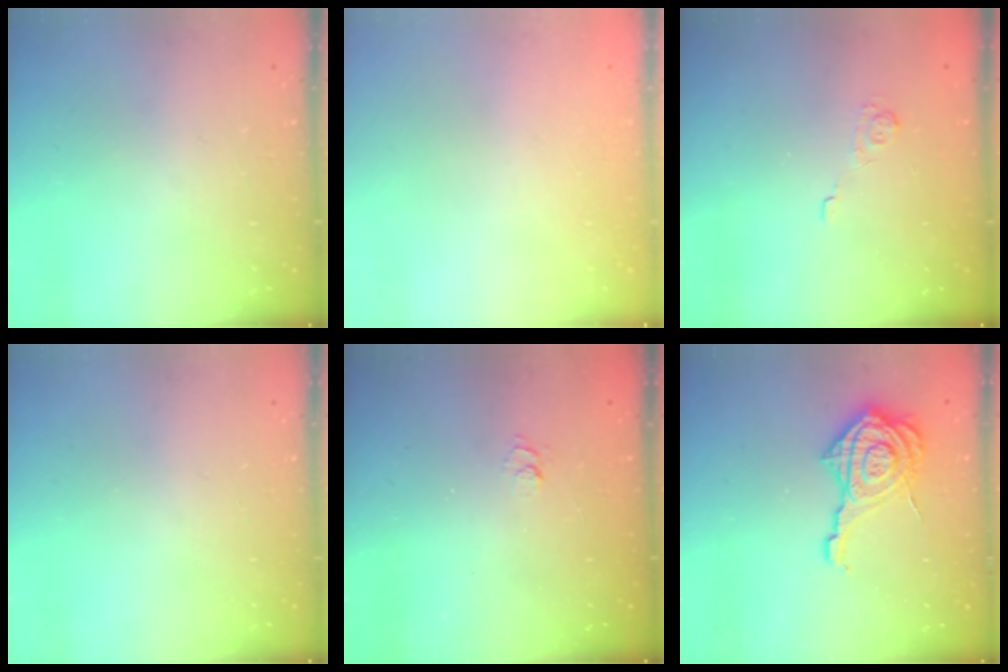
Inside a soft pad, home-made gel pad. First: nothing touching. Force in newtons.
{"total": 2.7, "press": 2.6, "slide": 0.8}
{"total": 2.2, "press": 1.7, "slide": 1.4}
{"total": 0.0}
{"total": 2.7, "press": 2.2, "slide": 1.5}
{"total": 13.9, "press": 13.8, "slide": 1.7}